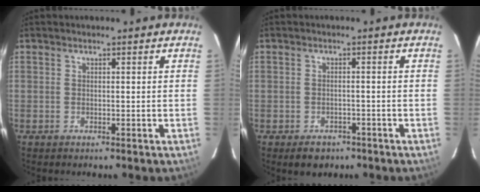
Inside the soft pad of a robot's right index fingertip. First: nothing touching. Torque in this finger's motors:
{"motor_torque": [0.00, -0.04, -0.14, -0.09]}